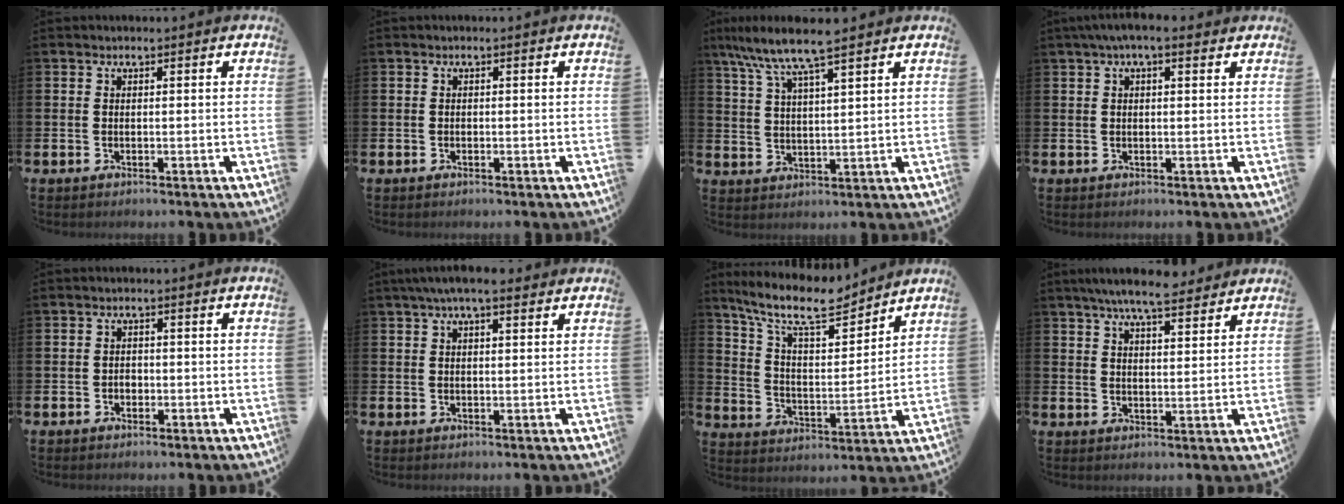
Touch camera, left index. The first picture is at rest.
{"total": 0.0}
{"total": 7.7, "force": [6.5, 0.5, 4.1], "torque": [-0.104, -0.022, 0.115]}
{"total": 3.1, "force": [2.2, 0.8, 2.1], "torque": [-0.035, 0.000, 0.036]}
{"total": 1.3, "force": [-0.4, 1.1, 0.6], "torque": [-0.004, 0.002, -0.012]}
{"total": 4.7, "force": [3.7, 1.0, 2.7], "torque": [-0.052, -0.004, 0.063]}
{"total": 11.1, "force": [9.7, 2.4, 4.7], "torque": [-0.116, -0.057, 0.171]}
{"total": 7.2, "force": [6.6, 1.1, 2.7], "torque": [-0.060, -0.024, 0.118]}